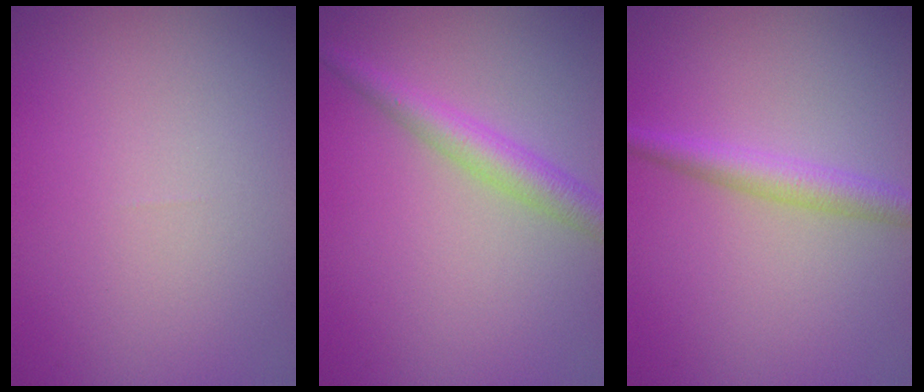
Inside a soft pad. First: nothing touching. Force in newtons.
{"total": 3.2, "press": 3.2, "slide": 0.1}
{"total": 2.6, "press": 2.6, "slide": 0.1}